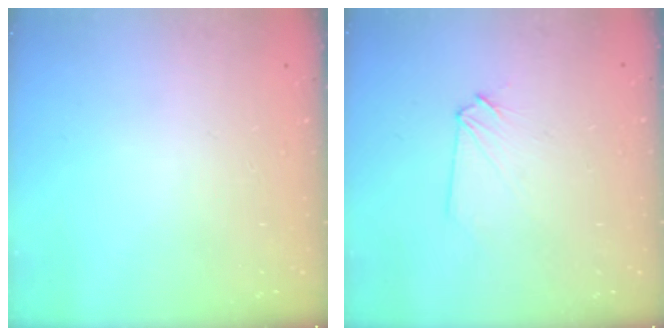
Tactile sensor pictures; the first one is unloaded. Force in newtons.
{"total": 2.5, "press": 2.4, "slide": 0.4}